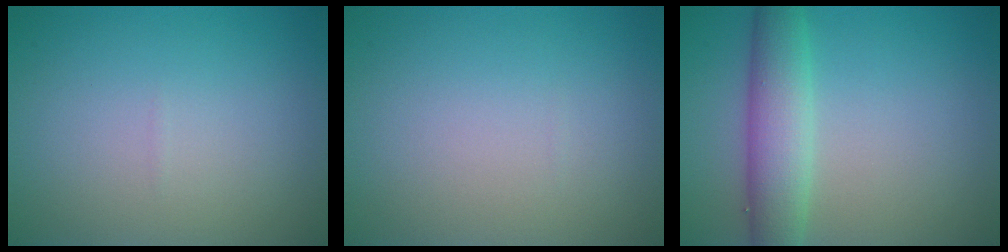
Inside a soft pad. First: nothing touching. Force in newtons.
{"total": 0.0}
{"total": 4.8, "press": 4.8, "slide": 0.1}